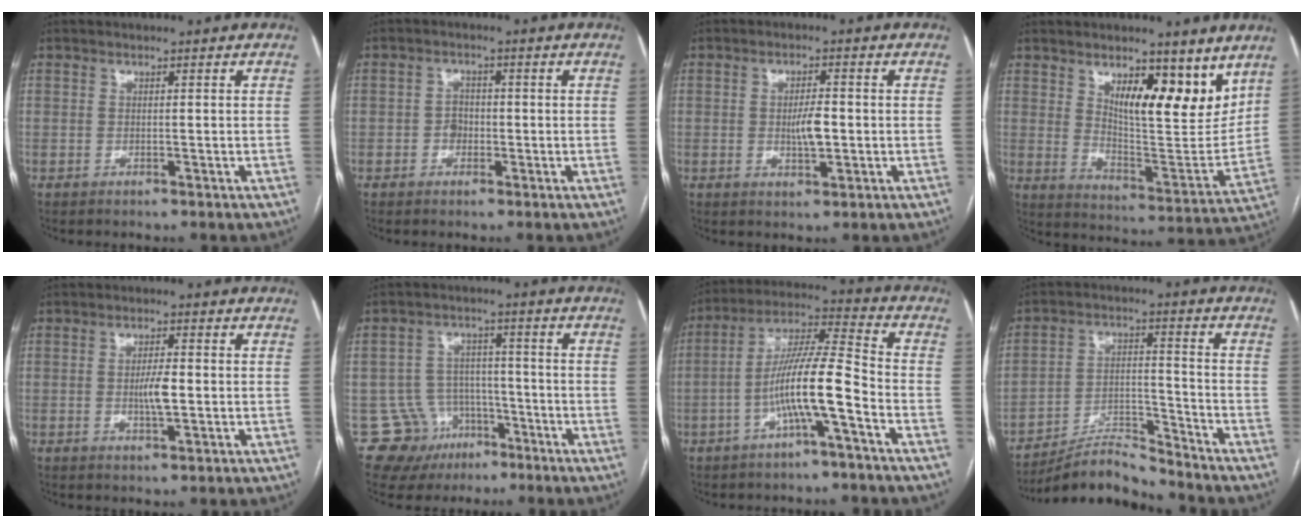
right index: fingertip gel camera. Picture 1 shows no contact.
{"total": 2.4, "force": [-0.7, 1.9, 1.2], "torque": [-0.013, 0.008, -0.013]}
{"total": 4.0, "force": [-0.4, 1.0, 3.9], "torque": [-0.067, -0.002, -0.004]}
{"total": 13.1, "force": [8.0, 4.1, 9.6], "torque": [-0.133, -0.017, 0.134]}
{"total": 3.8, "force": [-0.4, 0.6, 3.7], "torque": [-0.069, -0.002, -0.005]}
{"total": 9.4, "force": [-4.8, 8.0, 0.7], "torque": [-0.007, 0.036, -0.061]}
{"total": 11.4, "force": [-4.0, 0.5, 10.6], "torque": [-0.197, 0.023, -0.075]}
{"total": 8.0, "force": [-8.0, 0.1, 0.6], "torque": [-0.011, 0.017, -0.145]}